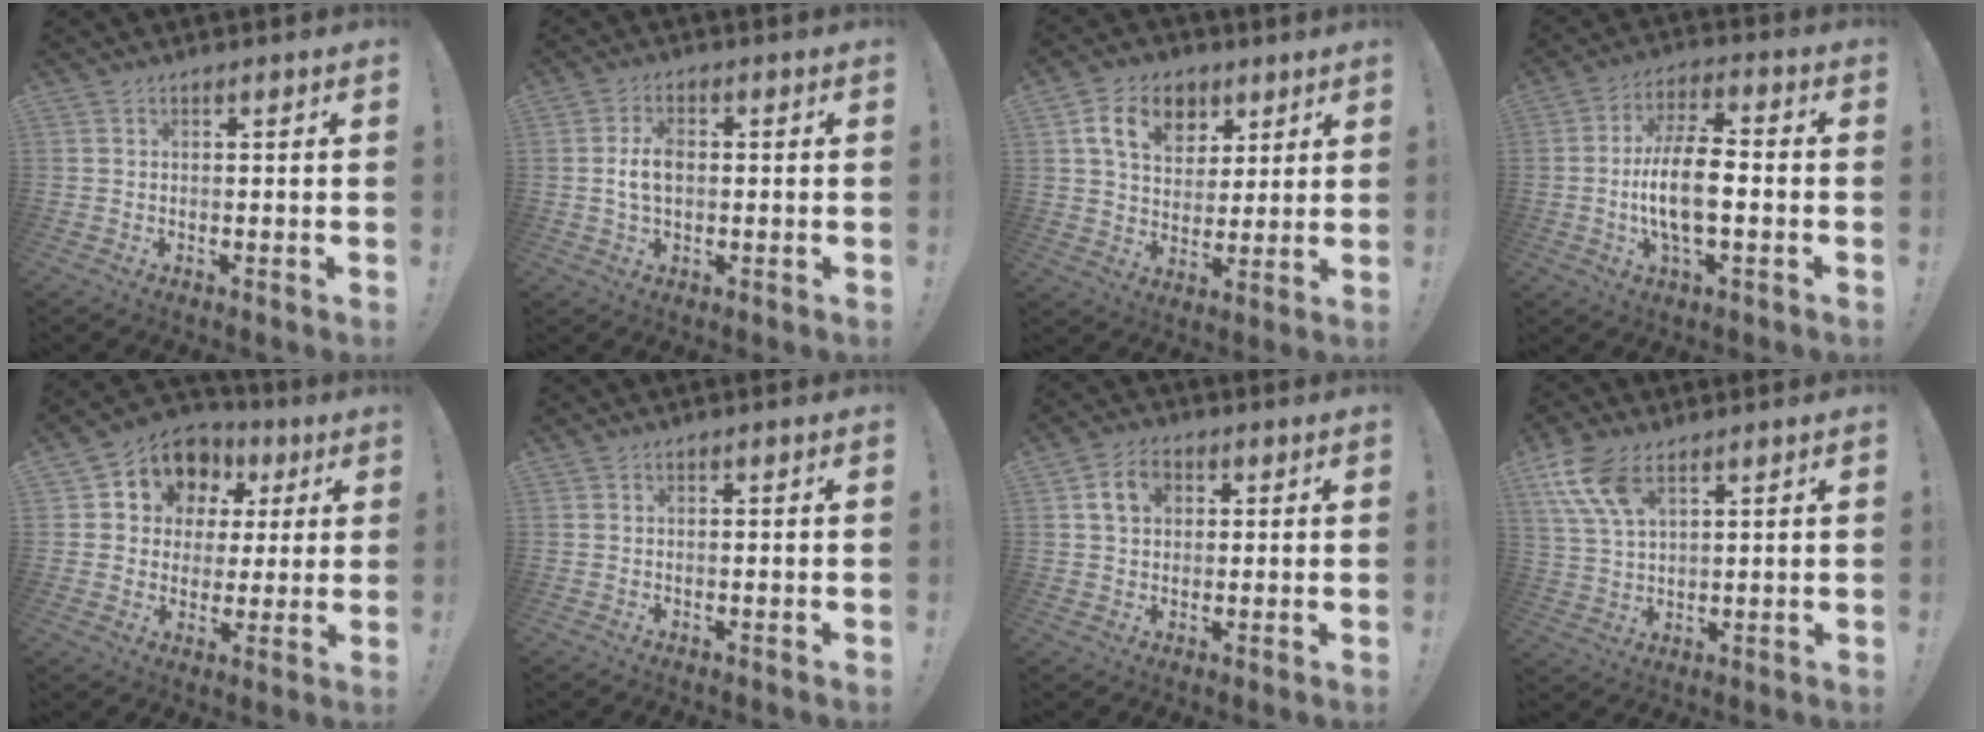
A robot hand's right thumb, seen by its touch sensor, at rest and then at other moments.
{"total": 5.7, "force": [-0.2, 3.3, 4.7], "torque": [-0.081, 0.002, -0.008]}
{"total": 13.4, "force": [6.1, 9.8, 6.8], "torque": [-0.103, -0.017, 0.118]}
{"total": 12.8, "force": [-2.4, 5.1, 11.4], "torque": [-0.230, 0.006, -0.048]}
{"total": 10.1, "force": [4.1, 8.5, 3.7], "torque": [-0.051, -0.026, 0.079]}
{"total": 0.0}
{"total": 7.2, "force": [2.3, 5.3, 4.2], "torque": [-0.060, 0.006, 0.042]}
{"total": 10.5, "force": [6.0, 5.1, 7.0], "torque": [-0.136, -0.019, 0.115]}